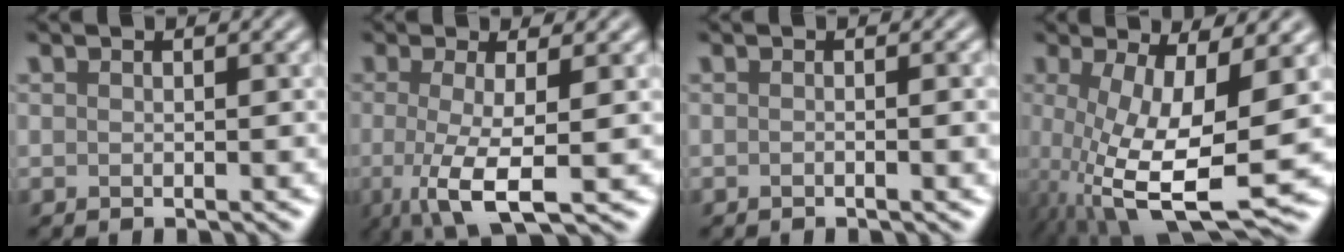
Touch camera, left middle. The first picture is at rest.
{"total": 6.1, "force": [-1.0, 1.6, 5.8], "torque": [-0.103, -0.013, -0.021]}
{"total": 2.0, "force": [-0.3, 0.7, 1.8], "torque": [-0.021, -0.006, -0.013]}
{"total": 10.4, "force": [-2.0, 3.1, 9.7], "torque": [-0.191, -0.025, -0.027]}